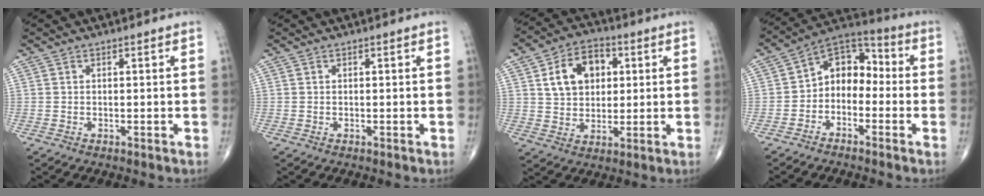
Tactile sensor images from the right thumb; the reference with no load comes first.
{"total": 0.0}
{"total": 11.1, "force": [3.0, 7.9, 7.2], "torque": [-0.088, 0.002, 0.049]}
{"total": 9.4, "force": [-1.9, 6.9, 6.1], "torque": [-0.064, 0.052, -0.055]}